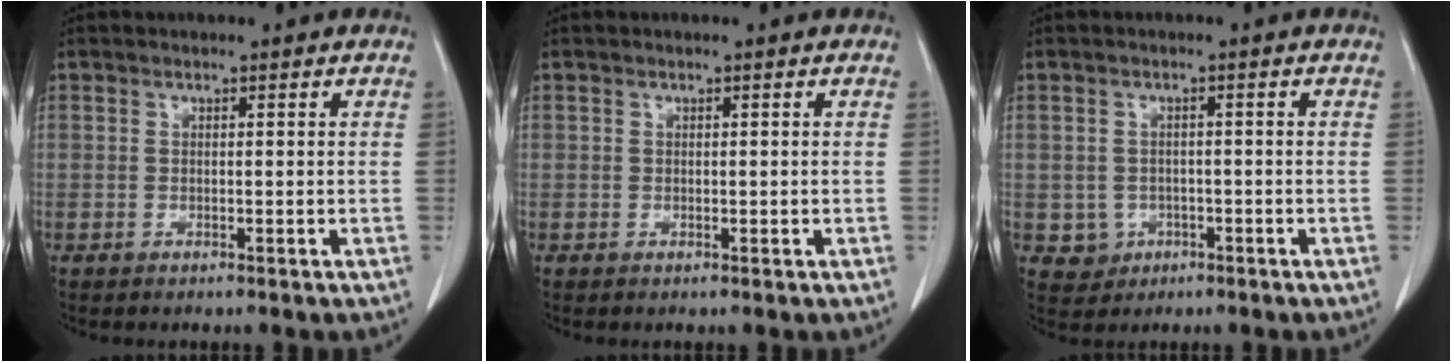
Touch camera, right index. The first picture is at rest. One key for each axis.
{"total": 0.0}
{"total": 3.4, "fx": -0.9, "fy": 3.2, "fz": 0.4, "tx": 0.002, "ty": 0.009, "tz": -0.005}